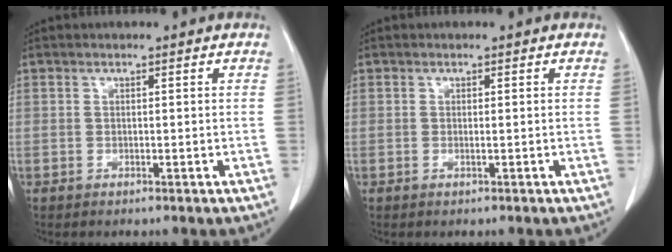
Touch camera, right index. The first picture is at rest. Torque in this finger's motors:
{"motor_torque": [0.15, -0.06, -0.03, 0.01]}